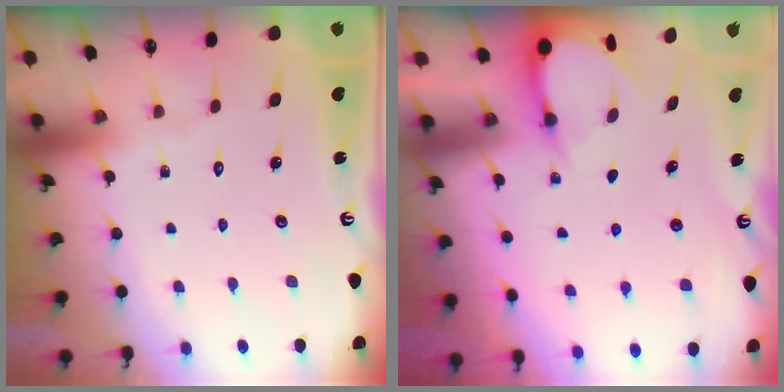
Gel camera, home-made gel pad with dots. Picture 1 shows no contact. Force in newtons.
{"total": 3.3, "press": 3.3, "slide": 0.4}